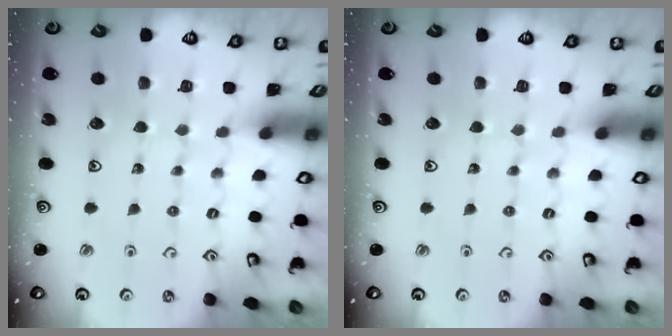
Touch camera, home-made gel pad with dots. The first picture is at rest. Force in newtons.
{"total": 0.0}